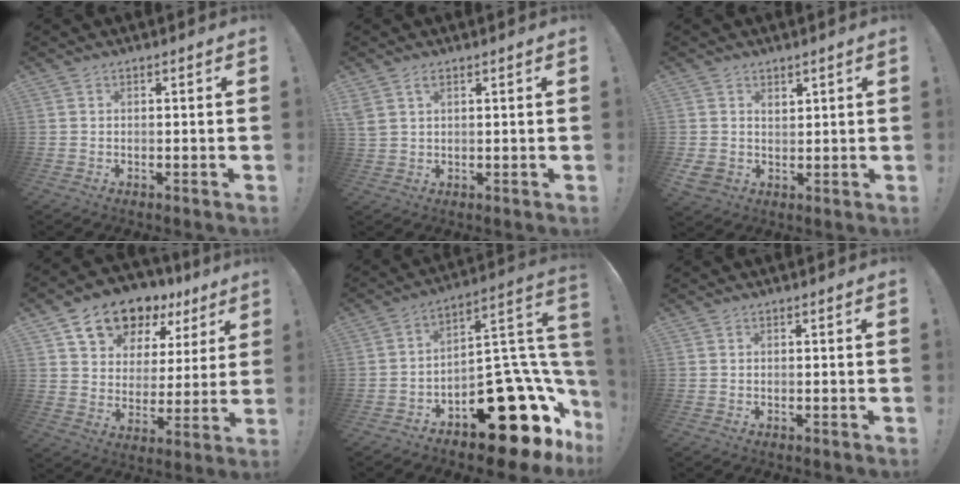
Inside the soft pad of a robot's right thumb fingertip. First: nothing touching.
{"total": 3.1, "force": [1.7, 1.8, 1.9], "torque": [-0.031, -0.004, 0.031]}
{"total": 5.8, "force": [3.1, 4.7, 1.4], "torque": [-0.010, -0.025, 0.062]}
{"total": 14.1, "force": [10.2, 8.2, 5.3], "torque": [-0.089, -0.068, 0.187]}
{"total": 23.7, "force": [-11.4, 11.3, 17.5], "torque": [-0.177, 0.053, -0.172]}
{"total": 0.0}